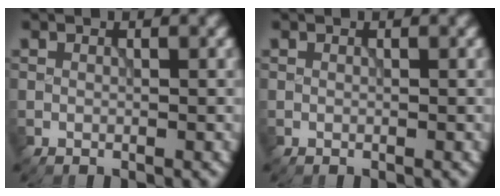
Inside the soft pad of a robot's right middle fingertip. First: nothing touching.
{"total": 0.0}